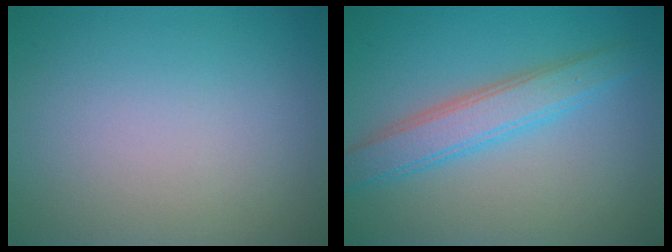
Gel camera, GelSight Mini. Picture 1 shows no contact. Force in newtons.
{"total": 3.9, "press": 3.9, "slide": 0.0}